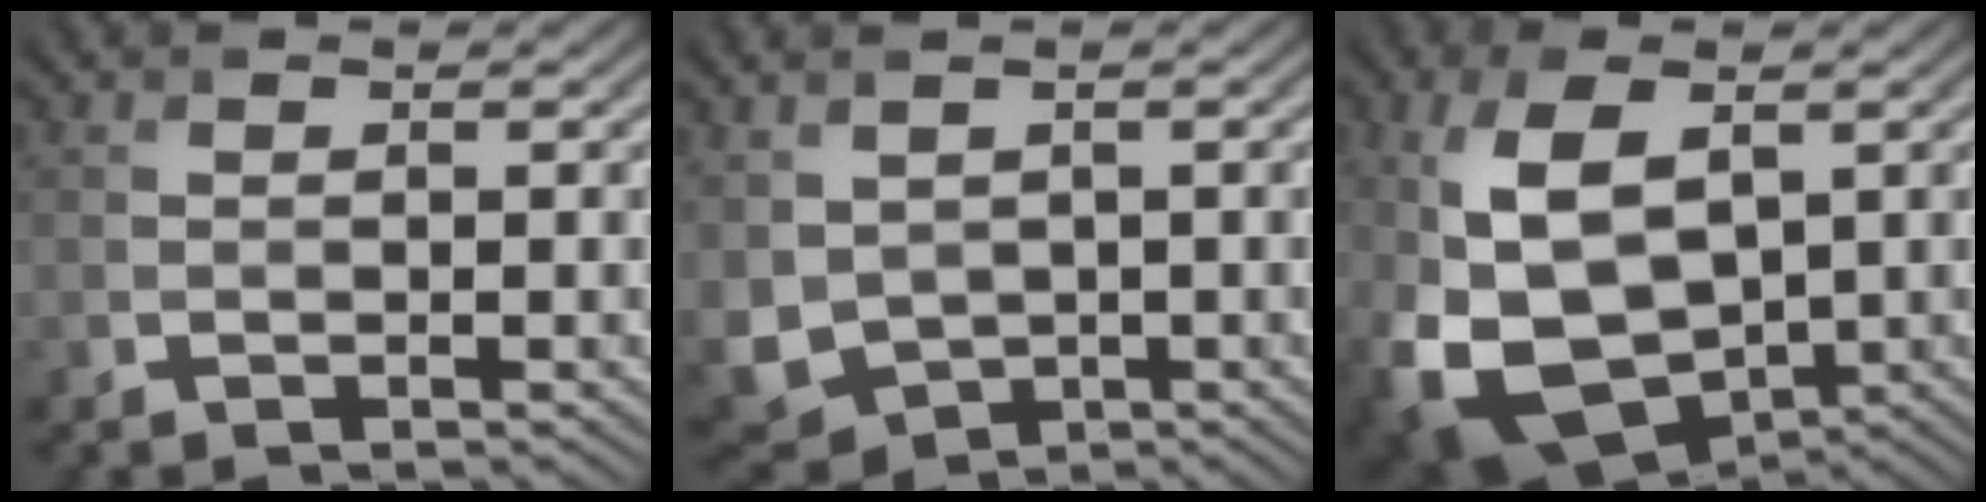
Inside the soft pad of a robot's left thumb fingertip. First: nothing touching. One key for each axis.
{"total": 7.7, "fx": 0.1, "fy": 5.8, "fz": 5.1, "tx": -0.155, "ty": -0.019, "tz": 0.004}
{"total": 13.3, "fx": -0.3, "fy": 8.5, "fz": 10.2, "tx": -0.244, "ty": -0.026, "tz": 0.002}